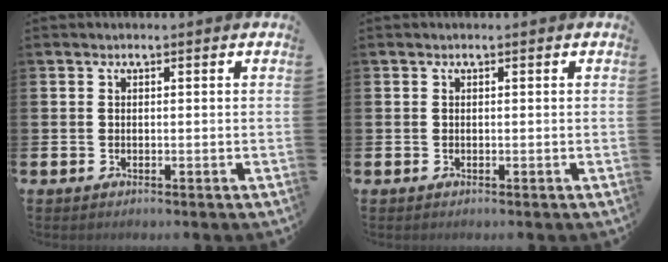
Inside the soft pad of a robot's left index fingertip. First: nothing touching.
{"total": 0.0}